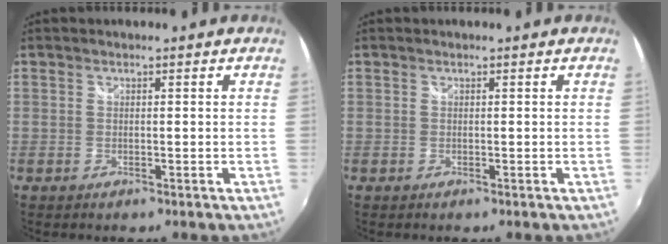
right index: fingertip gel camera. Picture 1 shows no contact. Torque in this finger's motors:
{"motor_torque": [0.00, 0.00, 0.00, 0.00]}